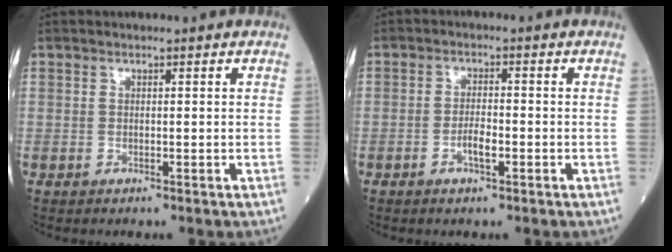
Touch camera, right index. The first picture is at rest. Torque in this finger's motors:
{"motor_torque": [-0.01, -0.10, 0.05, 0.01]}